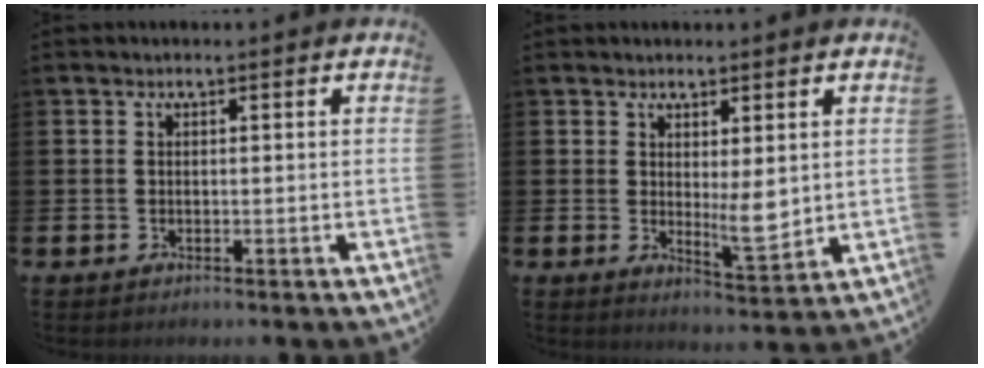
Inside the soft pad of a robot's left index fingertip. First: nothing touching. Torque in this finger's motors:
{"motor_torque": [0.82, -0.27, 0.48, 0.14]}